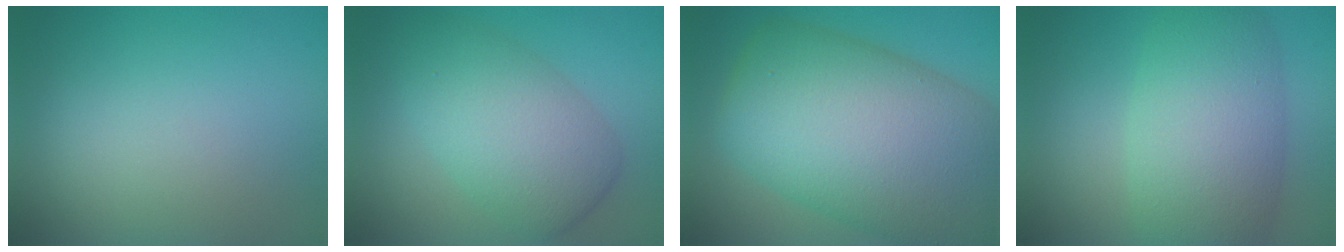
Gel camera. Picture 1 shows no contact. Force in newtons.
{"total": 6.4, "press": 6.4, "slide": 0.4}
{"total": 15.5, "press": 15.5, "slide": 0.7}
{"total": 8.0, "press": 8.0, "slide": 0.2}